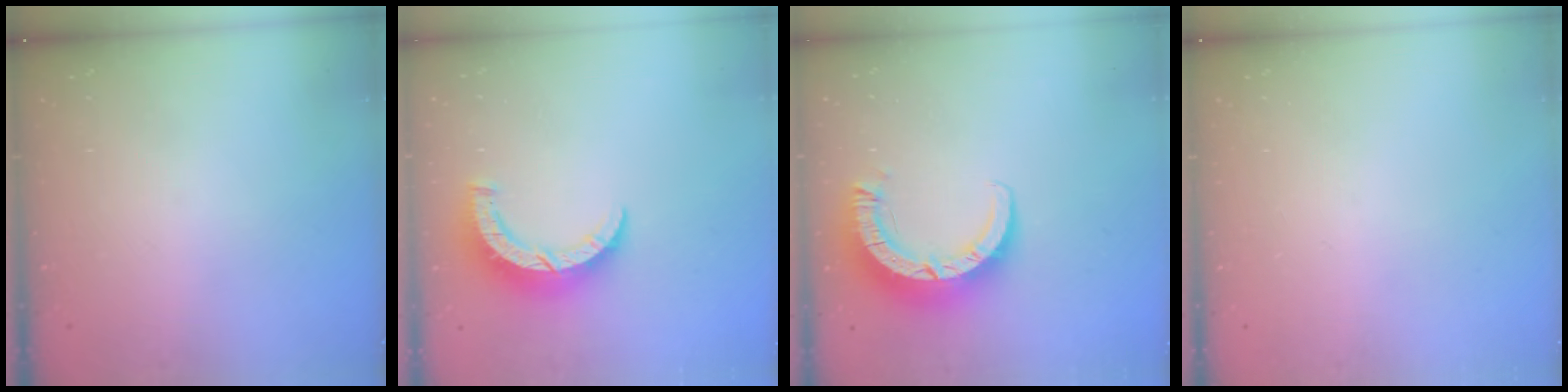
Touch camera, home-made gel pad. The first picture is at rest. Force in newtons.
{"total": 8.0, "press": 8.0, "slide": 0.4}
{"total": 9.2, "press": 9.2, "slide": 1.2}
{"total": 0.0}